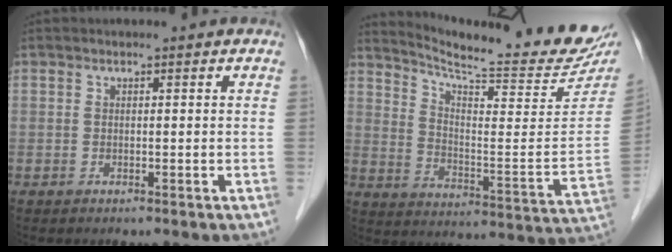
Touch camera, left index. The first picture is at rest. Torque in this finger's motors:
{"motor_torque": [0.05, -0.38, 0.16, 0.04]}